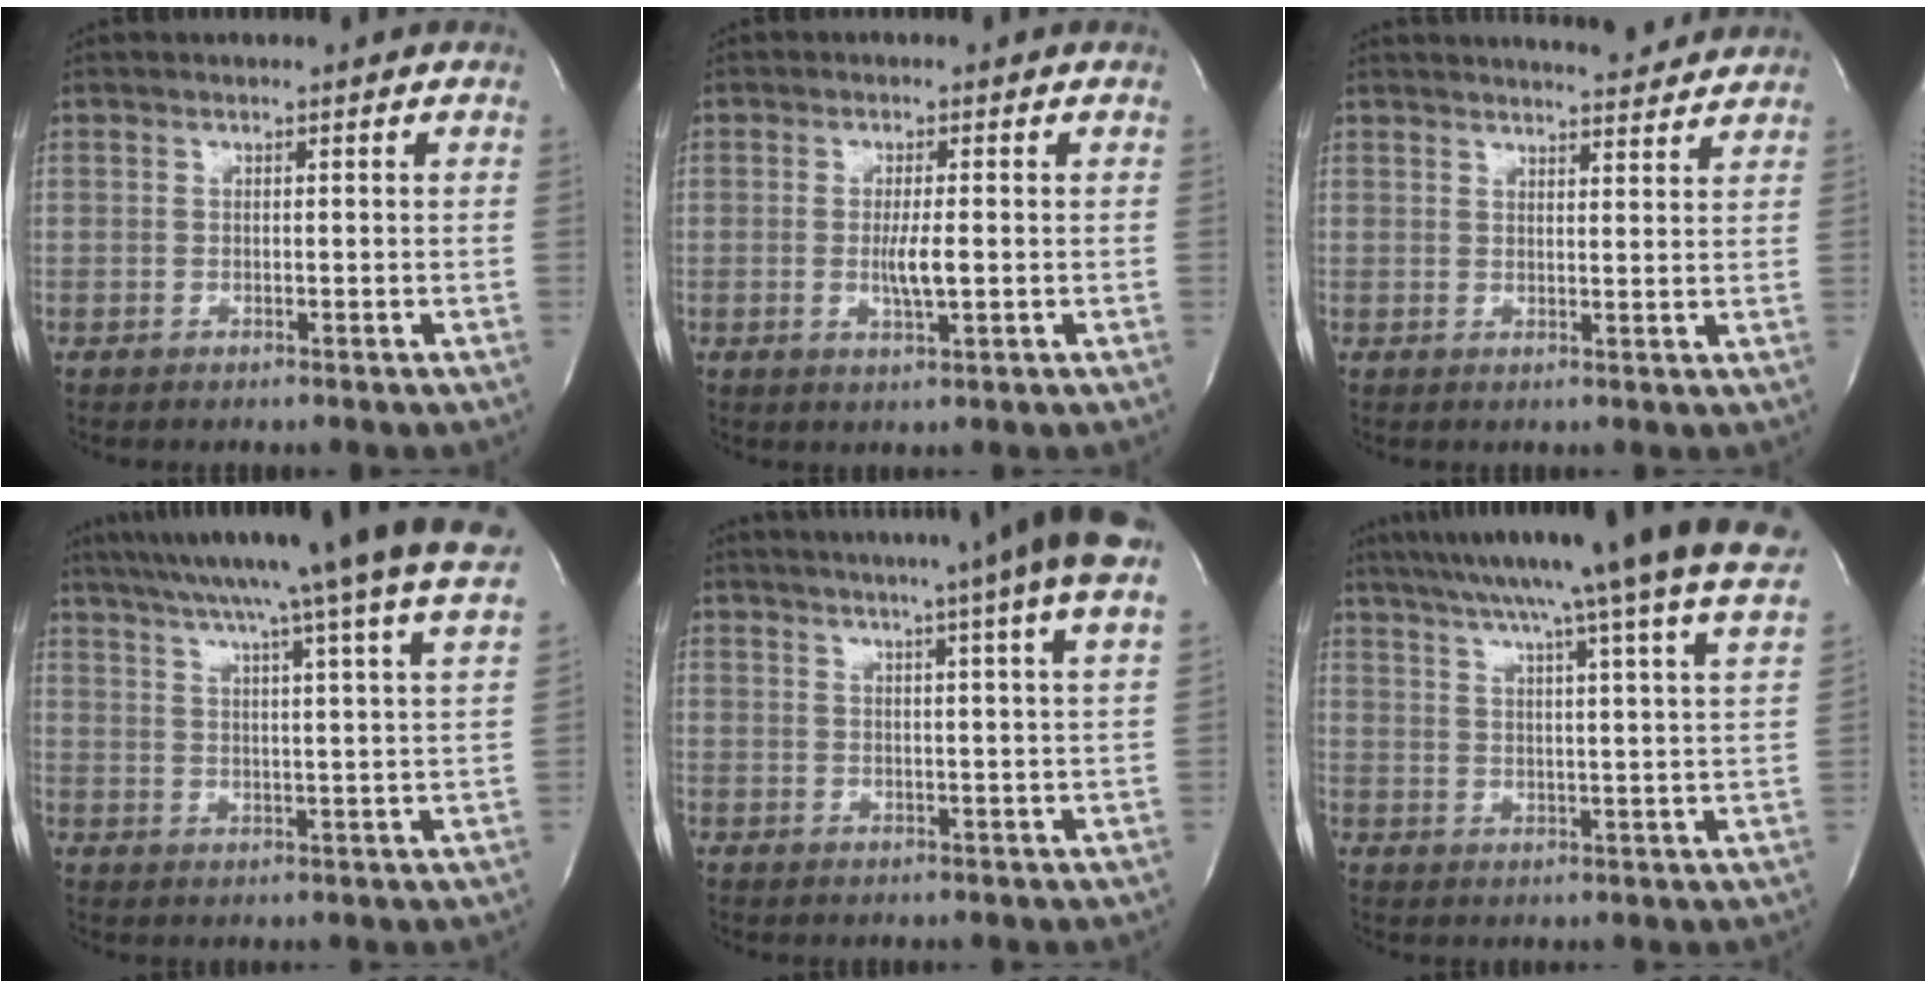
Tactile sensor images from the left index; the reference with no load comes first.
{"total": 3.5, "force": [-0.5, 0.2, 3.5], "torque": [-0.067, -0.007, -0.005]}
{"total": 11.4, "force": [10.8, 1.3, 3.6], "torque": [-0.051, -0.001, 0.133]}
{"total": 24.1, "force": [20.5, -1.7, 12.6], "torque": [-0.216, -0.023, 0.271]}
{"total": 17.7, "force": [13.7, -1.5, 11.1], "torque": [-0.176, -0.002, 0.165]}
{"total": 26.0, "force": [22.4, -1.7, 13.1], "torque": [-0.223, -0.032, 0.292]}